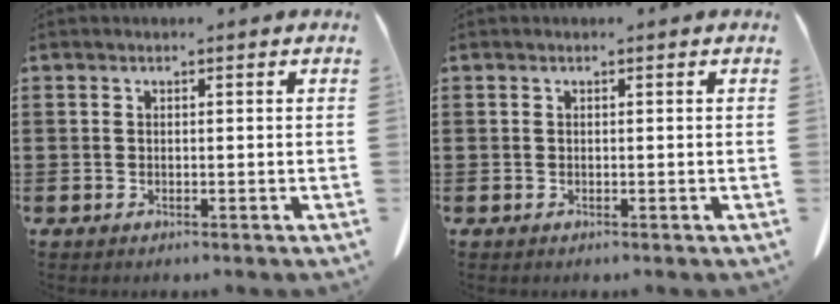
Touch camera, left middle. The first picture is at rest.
{"total": 0.0}